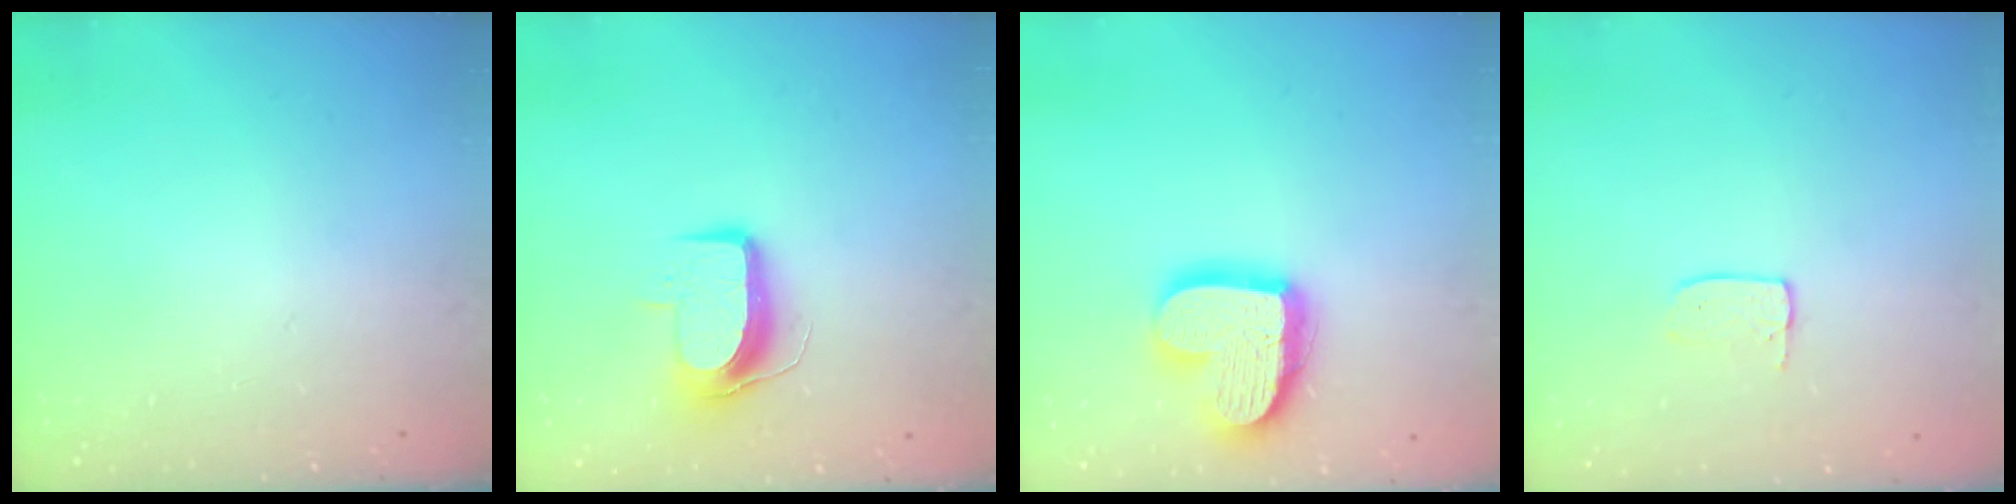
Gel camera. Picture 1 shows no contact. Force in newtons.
{"total": 10.6, "press": 10.6, "slide": 0.8}
{"total": 17.3, "press": 17.3, "slide": 1.5}
{"total": 3.5, "press": 3.5, "slide": 0.2}